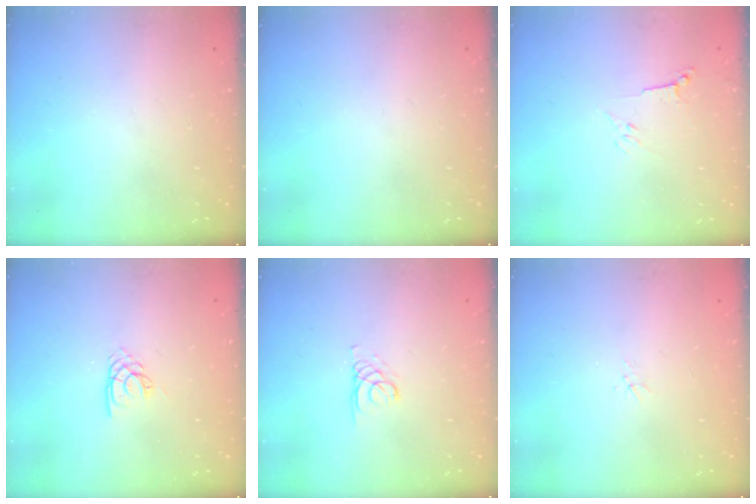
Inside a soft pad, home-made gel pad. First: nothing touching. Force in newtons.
{"total": 0.0}
{"total": 3.0, "press": 2.9, "slide": 0.8}
{"total": 1.9, "press": 1.9, "slide": 0.2}
{"total": 2.1, "press": 2.1, "slide": 0.2}
{"total": 1.5, "press": 1.5, "slide": 0.2}